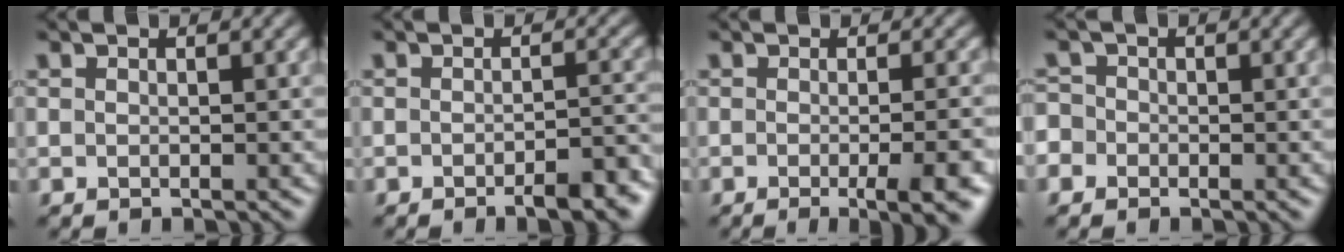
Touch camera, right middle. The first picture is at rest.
{"total": 4.1, "force": [-2.7, 1.0, 2.9], "torque": [-0.038, 0.002, -0.035]}
{"total": 6.2, "force": [-2.1, 1.8, 5.5], "torque": [-0.054, -0.007, -0.021]}
{"total": 2.2, "force": [-1.1, 1.8, 0.4], "torque": [0.006, 0.008, -0.029]}